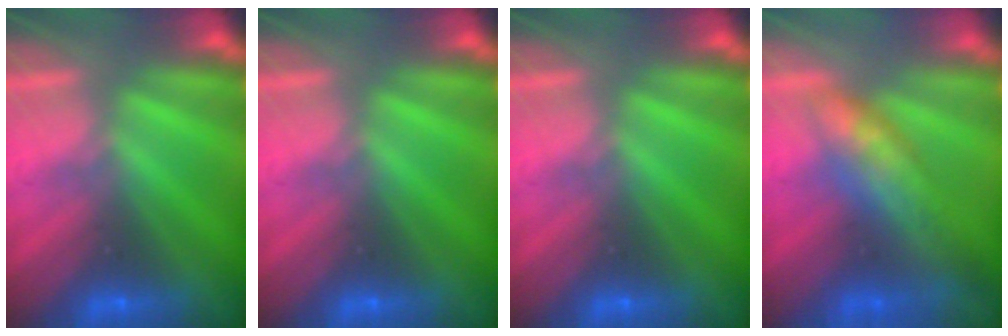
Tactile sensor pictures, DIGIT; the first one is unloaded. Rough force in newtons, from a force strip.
{"total": 0.0}
{"total": 0.0}
{"total": 9.0}